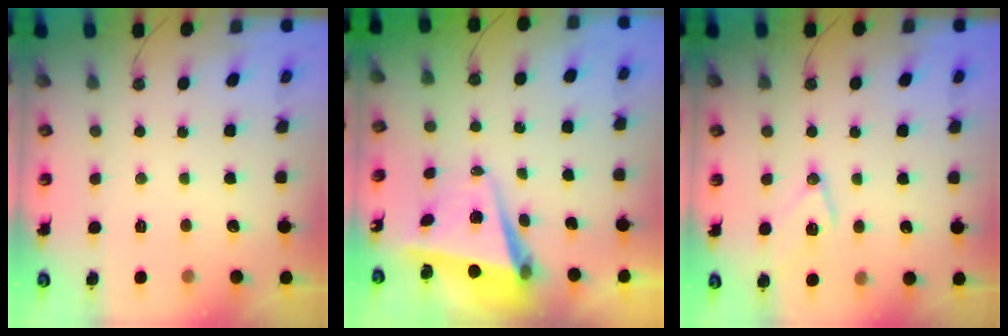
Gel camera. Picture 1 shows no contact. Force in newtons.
{"total": 5.7, "press": 5.5, "slide": 1.4}
{"total": 12.0, "press": 12.0, "slide": 0.5}